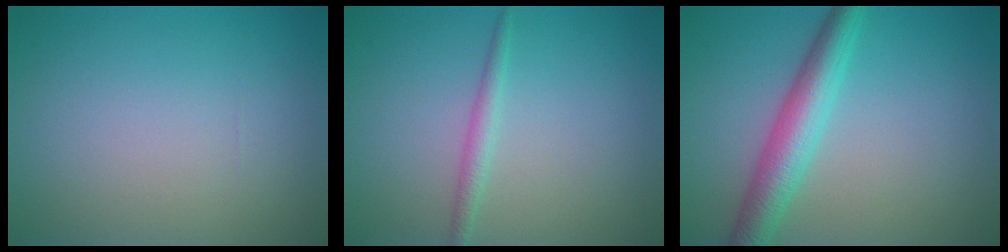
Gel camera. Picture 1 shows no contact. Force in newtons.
{"total": 1.4, "press": 1.4, "slide": 0.1}
{"total": 4.5, "press": 4.5, "slide": 0.1}